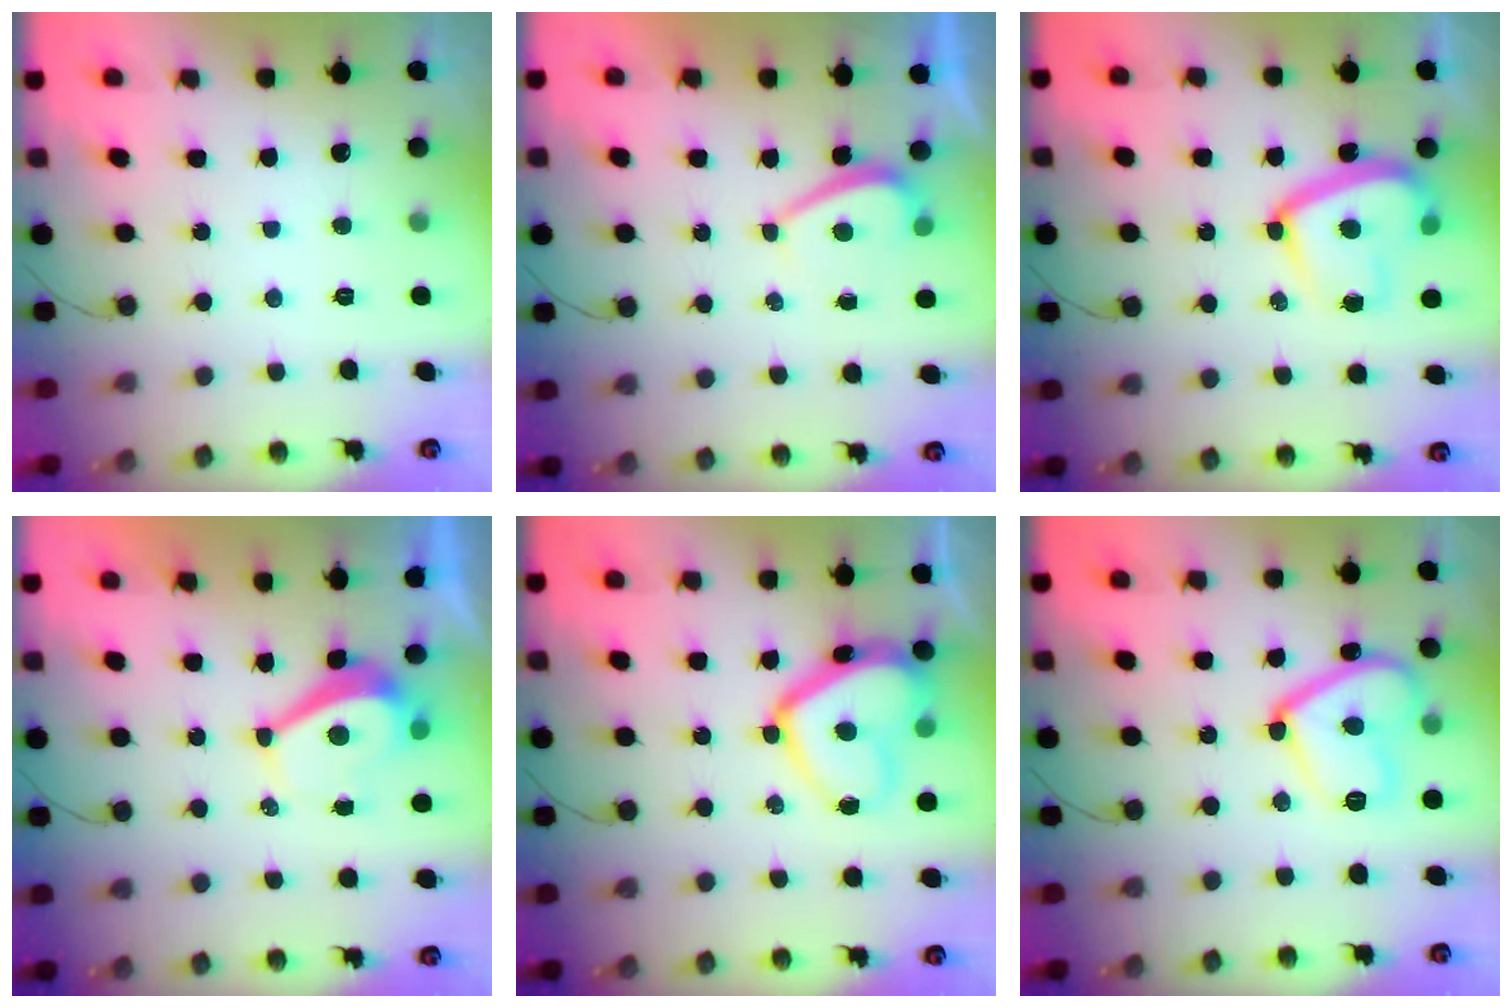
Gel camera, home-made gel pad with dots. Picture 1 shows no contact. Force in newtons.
{"total": 1.4, "press": 1.3, "slide": 0.6}
{"total": 15.0, "press": 14.9, "slide": 1.2}
{"total": 3.9, "press": 3.9, "slide": 0.5}
{"total": 14.4, "press": 14.3, "slide": 1.4}
{"total": 14.7, "press": 14.6, "slide": 1.2}